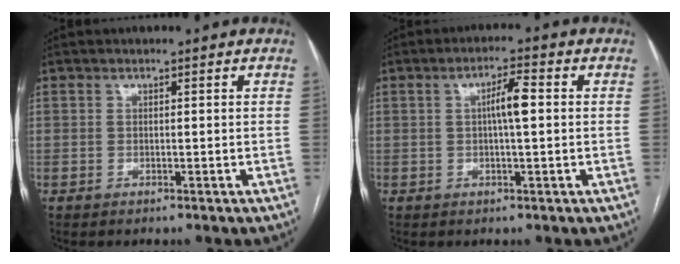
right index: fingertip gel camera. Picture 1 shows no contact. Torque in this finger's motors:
{"motor_torque": [0.44, 0.17, 0.13, 0.07]}